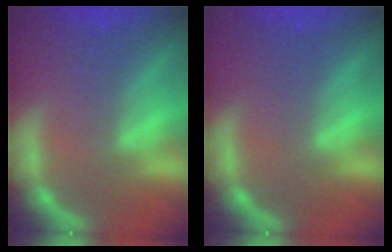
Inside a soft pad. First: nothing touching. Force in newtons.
{"total": 0.0}